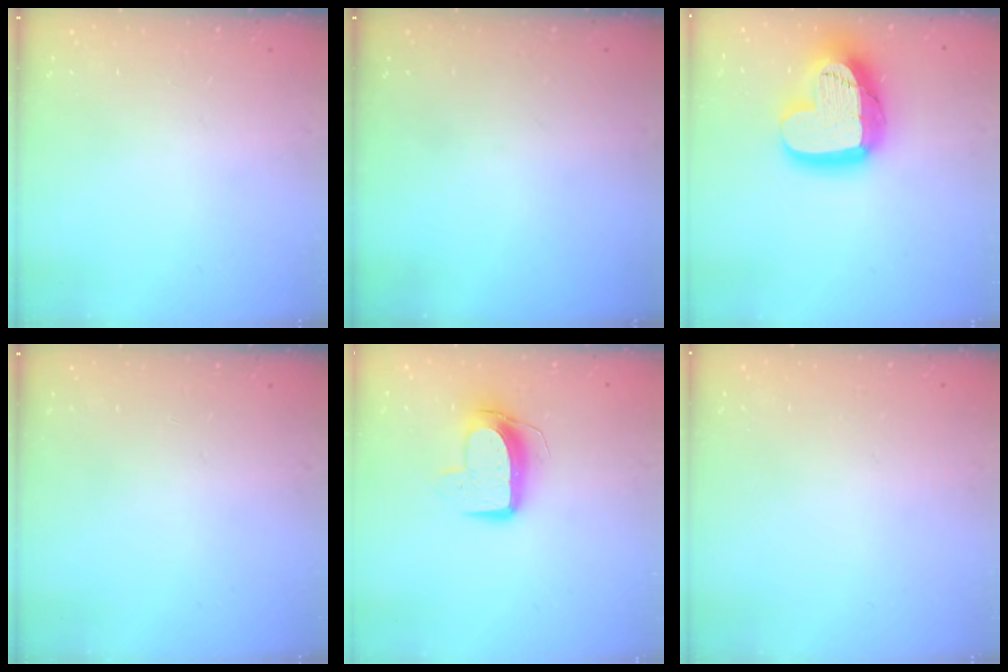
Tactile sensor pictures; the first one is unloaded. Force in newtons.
{"total": 0.0}
{"total": 24.2, "press": 24.1, "slide": 1.8}
{"total": 0.0}
{"total": 10.2, "press": 10.2, "slide": 0.2}
{"total": 0.0}